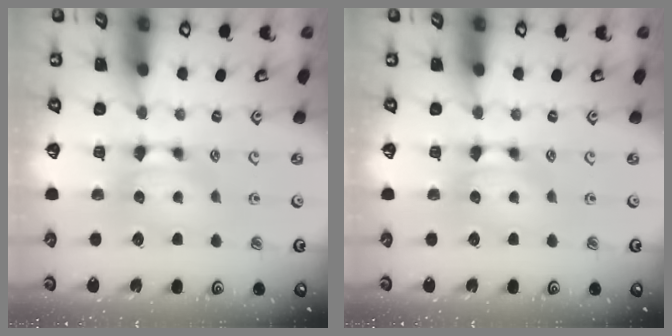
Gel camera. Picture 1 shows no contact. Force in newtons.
{"total": 0.0}